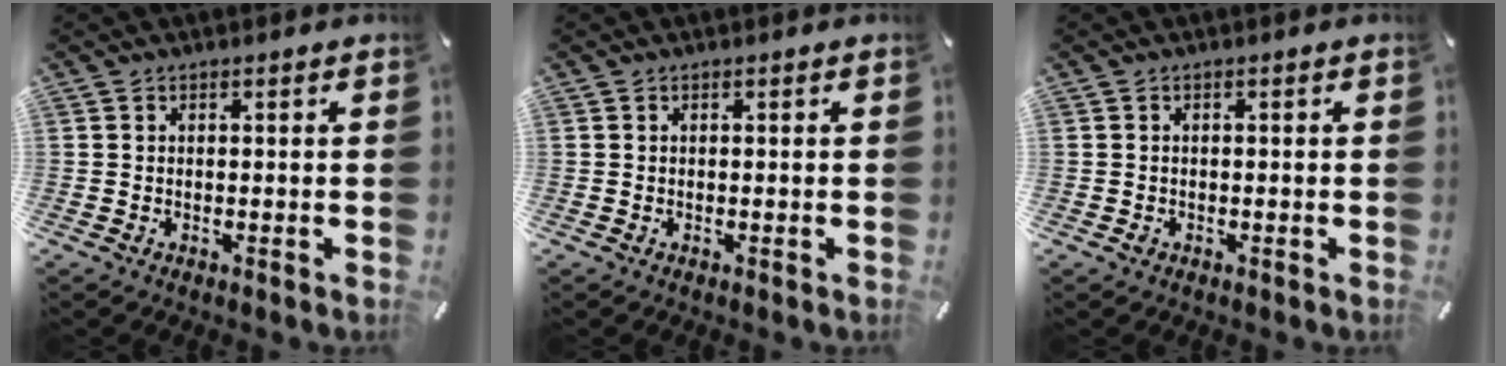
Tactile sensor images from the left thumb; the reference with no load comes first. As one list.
[{"total": 0.0}, {"total": 0.9, "force": [-0.3, 0.7, 0.4], "torque": [-0.008, 0.002, -0.007]}]